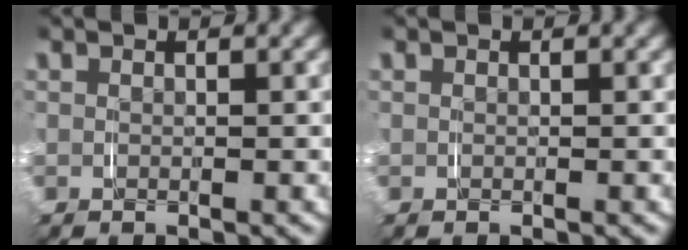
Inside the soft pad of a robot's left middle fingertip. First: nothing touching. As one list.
[{"total": 0.0}]